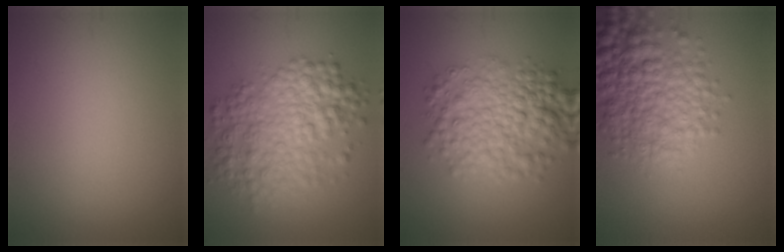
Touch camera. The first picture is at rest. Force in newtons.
{"total": 7.2, "press": 7.2, "slide": 0.1}
{"total": 7.0, "press": 7.0, "slide": 0.1}
{"total": 7.6, "press": 7.6, "slide": 0.2}